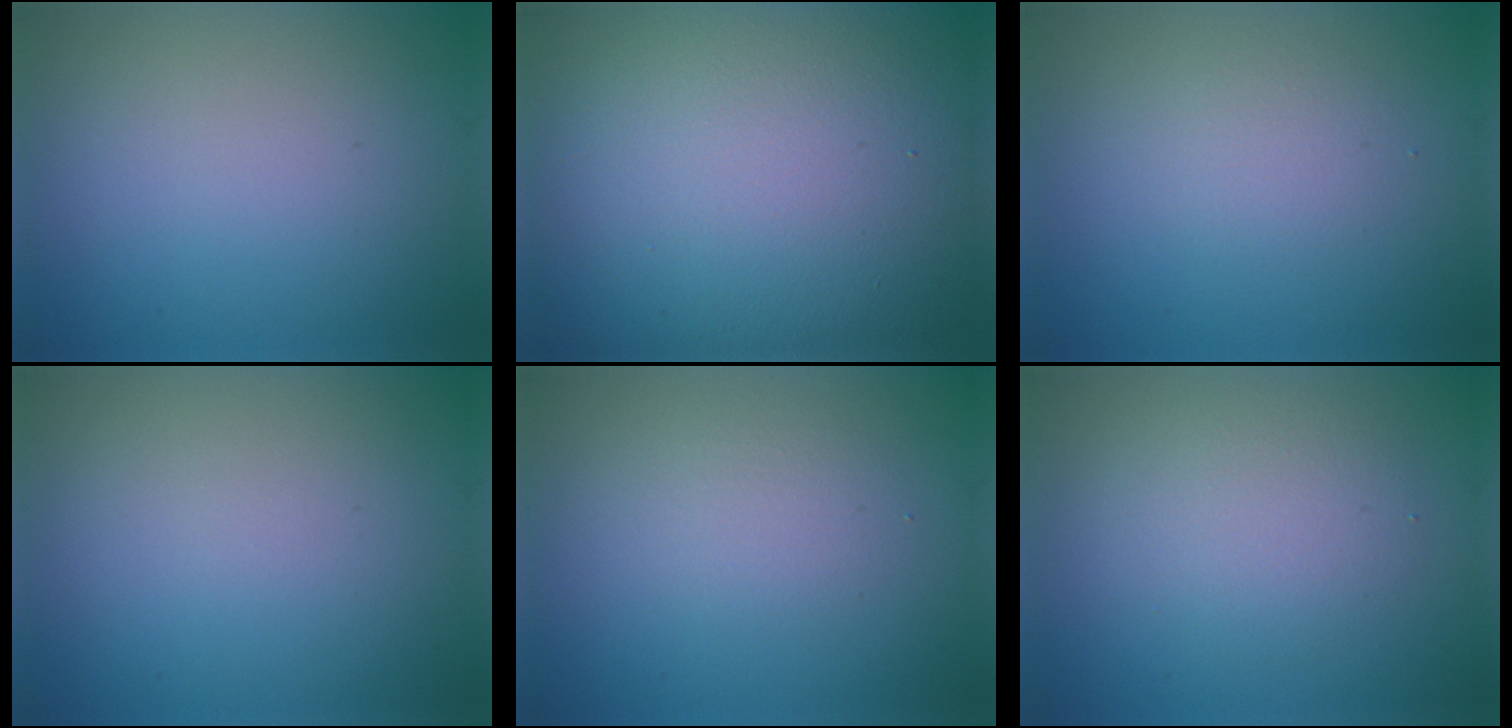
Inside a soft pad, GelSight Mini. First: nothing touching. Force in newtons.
{"total": 22.3, "press": 22.3, "slide": 0.7}
{"total": 1.6, "press": 1.6, "slide": 0.1}
{"total": 0.0}
{"total": 1.8, "press": 1.8, "slide": 0.1}
{"total": 3.4, "press": 3.4, "slide": 0.2}